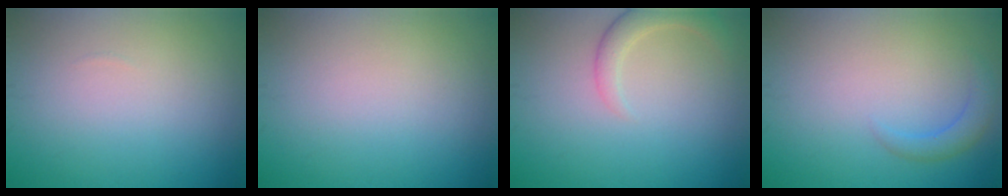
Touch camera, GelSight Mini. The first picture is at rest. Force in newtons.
{"total": 0.0}
{"total": 2.6, "press": 2.5, "slide": 0.4}
{"total": 1.8, "press": 1.8, "slide": 0.2}